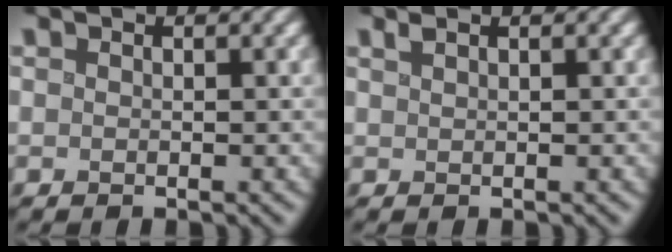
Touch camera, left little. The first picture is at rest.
{"total": 1.0, "force": [0.7, 0.3, 0.6], "torque": [-0.007, 0.005, 0.011]}